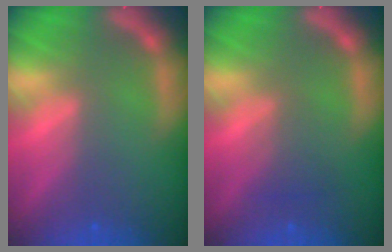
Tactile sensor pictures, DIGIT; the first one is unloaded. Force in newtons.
{"total": 2.0}